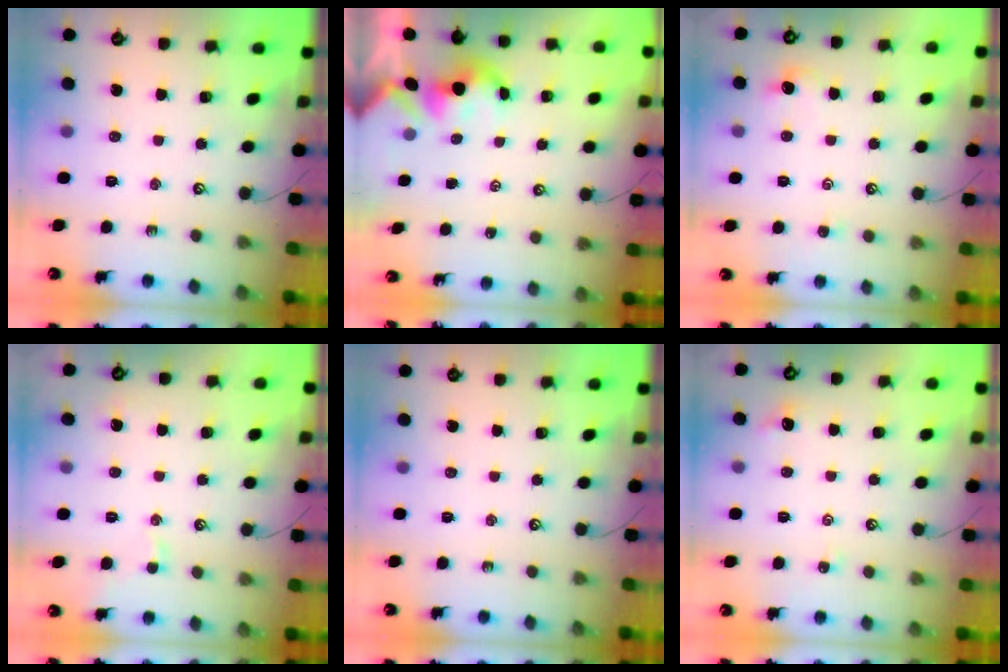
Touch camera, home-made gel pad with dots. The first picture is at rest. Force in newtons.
{"total": 2.4, "press": 2.3, "slide": 0.3}
{"total": 1.6, "press": 1.5, "slide": 0.4}
{"total": 0.9, "press": 0.7, "slide": 0.6}
{"total": 0.0}
{"total": 1.6, "press": 1.5, "slide": 0.5}